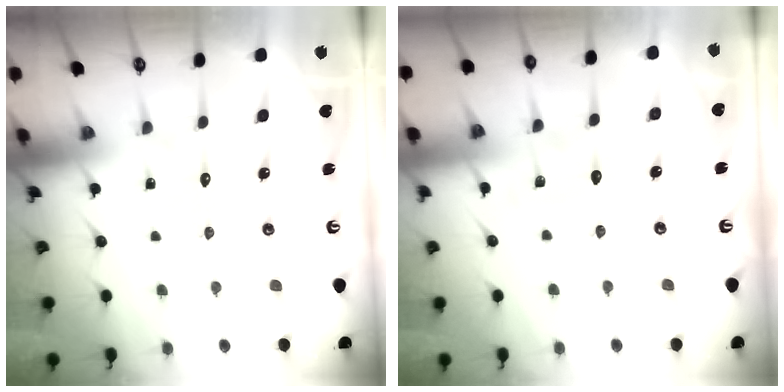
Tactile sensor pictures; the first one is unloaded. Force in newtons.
{"total": 2.3, "press": 2.3, "slide": 0.3}